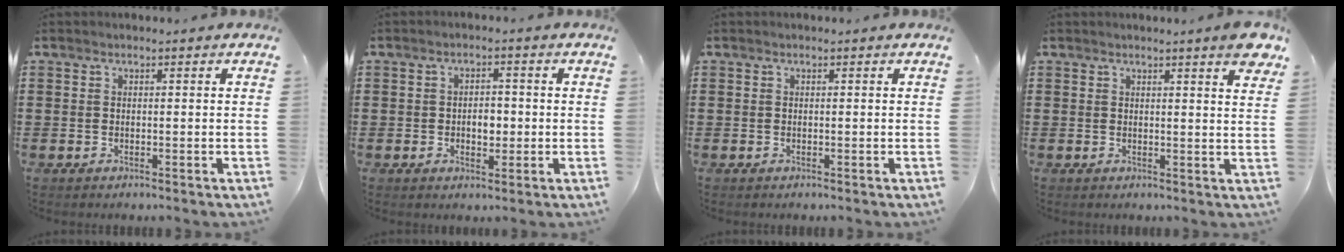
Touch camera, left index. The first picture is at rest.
{"total": 2.9, "force": [-0.3, 1.7, 2.3], "torque": [-0.030, -0.003, -0.011]}
{"total": 0.0}
{"total": 4.5, "force": [3.3, 0.1, 3.0], "torque": [-0.051, -0.008, 0.055]}